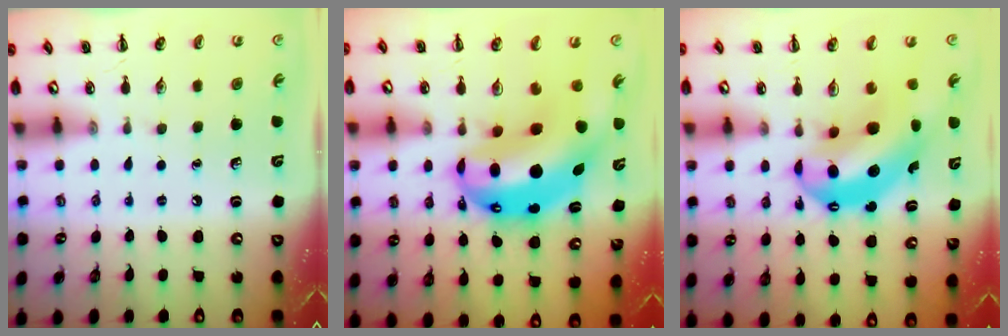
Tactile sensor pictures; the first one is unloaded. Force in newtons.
{"total": 14.6, "press": 14.1, "slide": 3.8}
{"total": 11.1, "press": 10.8, "slide": 2.6}